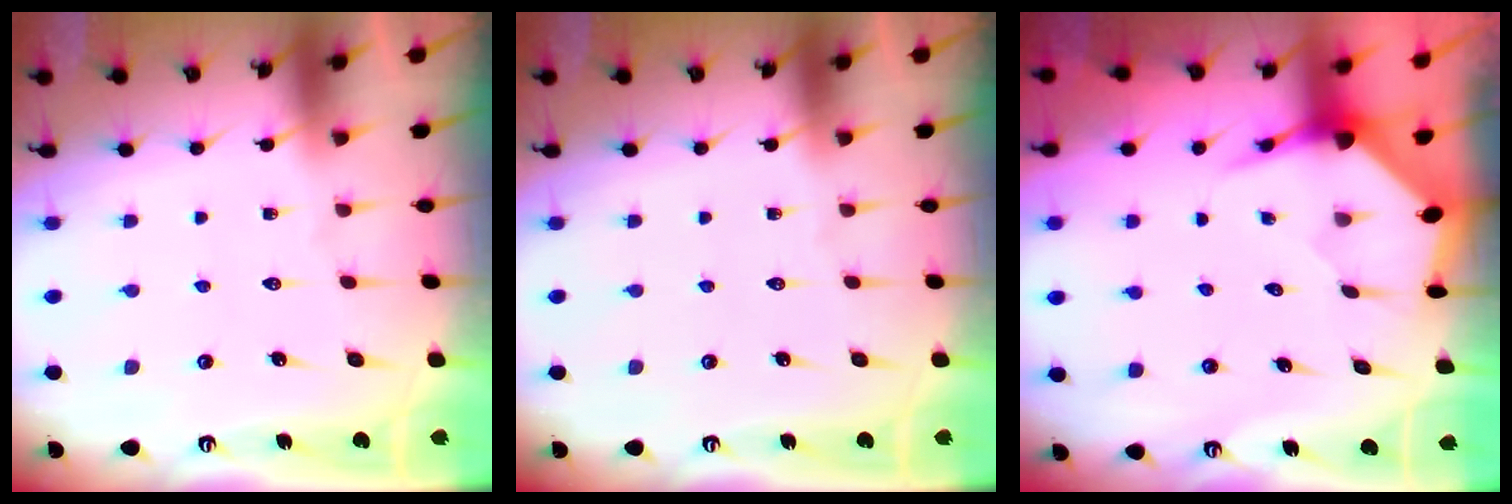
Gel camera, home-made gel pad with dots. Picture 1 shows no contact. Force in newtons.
{"total": 0.0}
{"total": 3.6, "press": 3.6, "slide": 0.4}